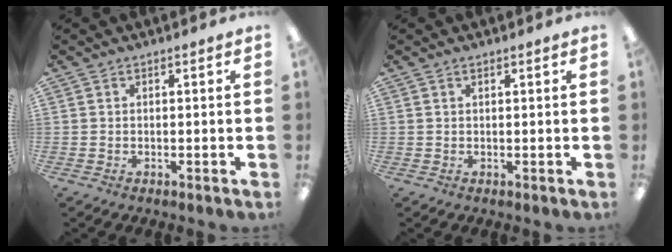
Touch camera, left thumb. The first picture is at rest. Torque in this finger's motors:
{"motor_torque": [-0.25, 0.07, -0.20, 0.03, -0.03]}